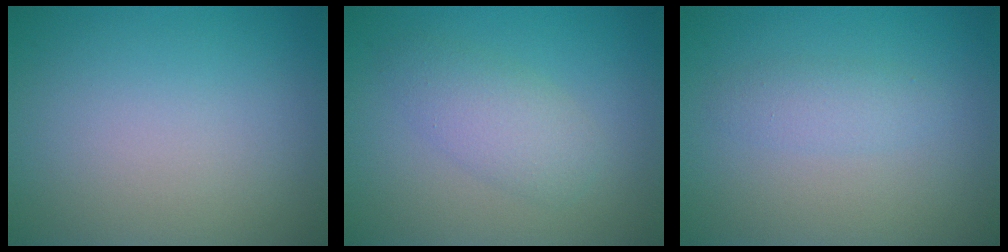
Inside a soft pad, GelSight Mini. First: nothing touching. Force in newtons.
{"total": 3.0, "press": 3.0, "slide": 0.1}
{"total": 1.6, "press": 1.6, "slide": 0.1}